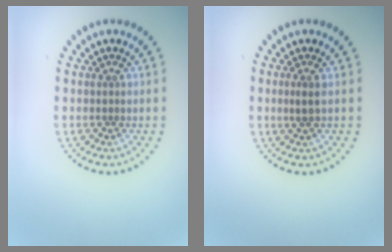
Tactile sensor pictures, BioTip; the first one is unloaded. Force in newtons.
{"total": 1.2, "press": 1.0, "slide": 0.7}